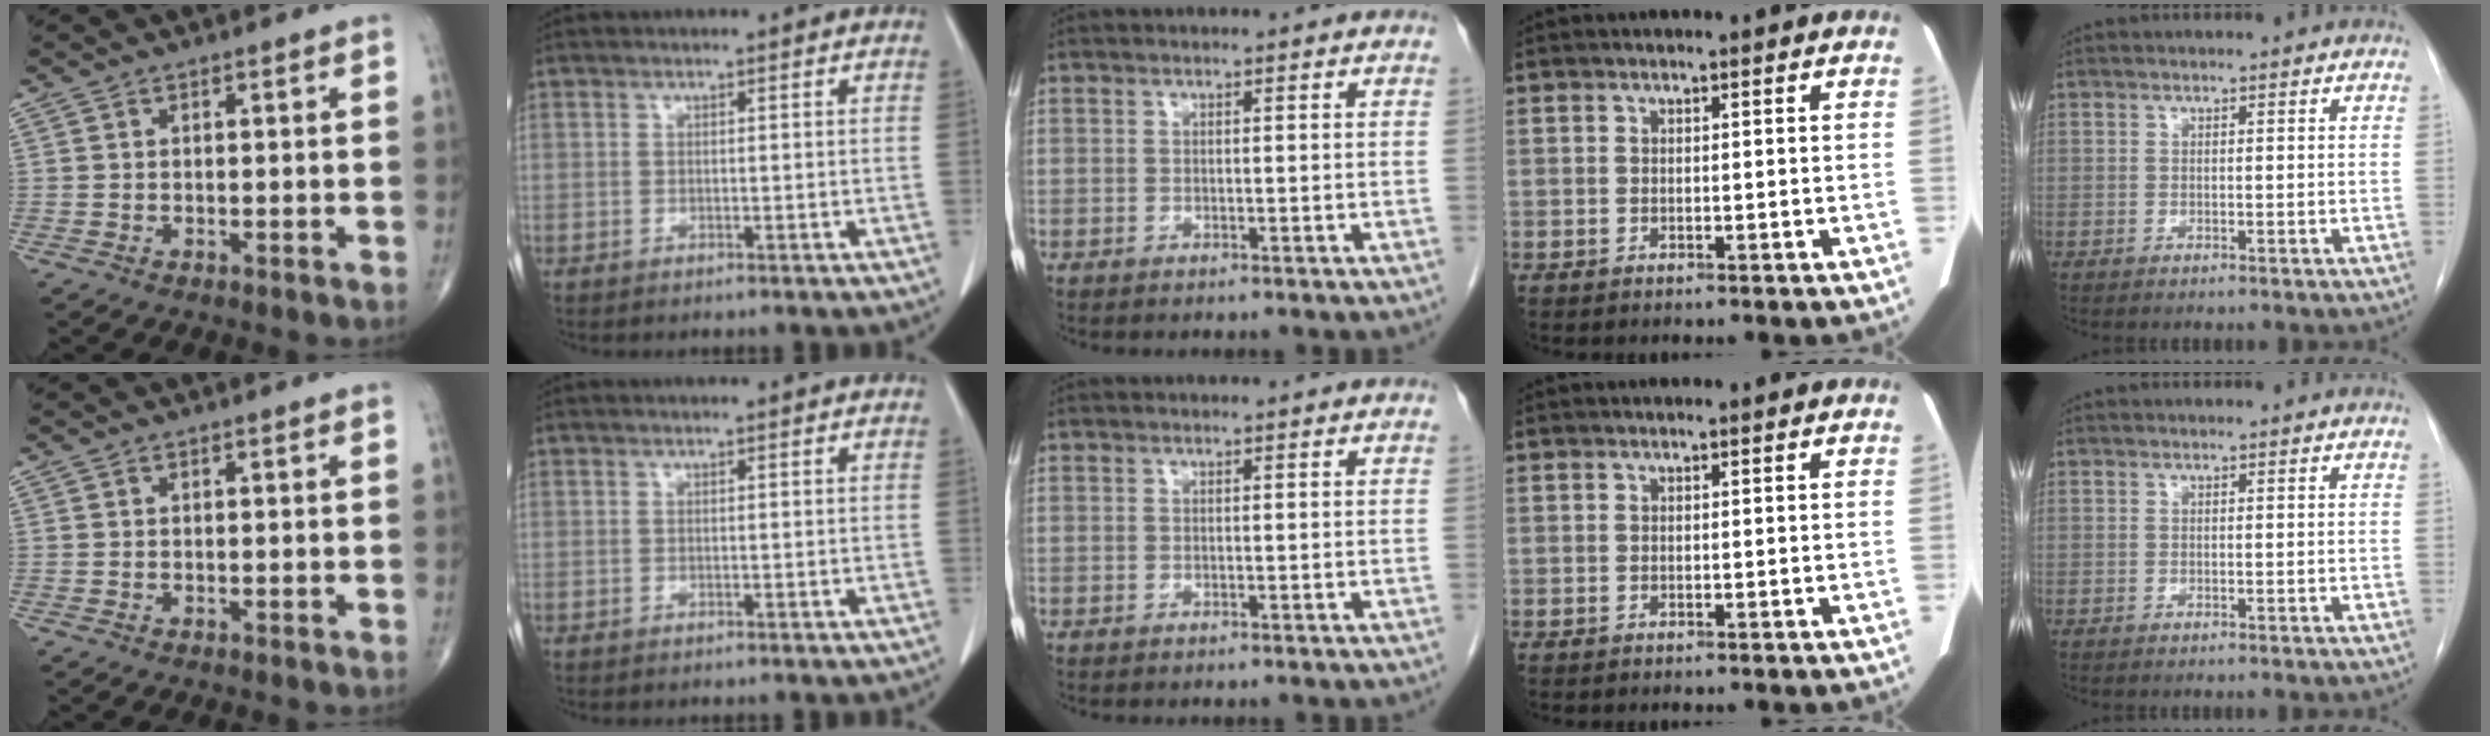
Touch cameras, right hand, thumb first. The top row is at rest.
{}